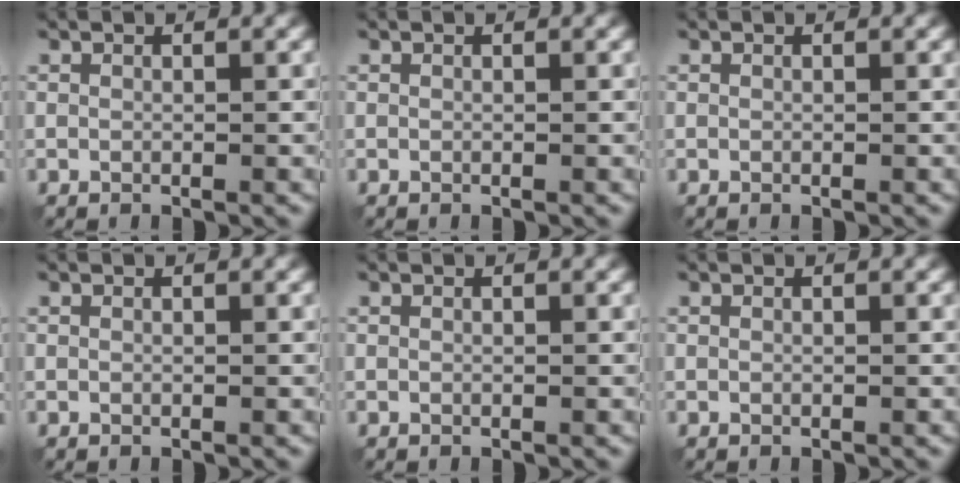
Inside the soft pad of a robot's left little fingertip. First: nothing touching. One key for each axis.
{"total": 0.0}
{"total": 0.0}
{"total": 0.0}
{"total": 0.0}
{"total": 0.0}